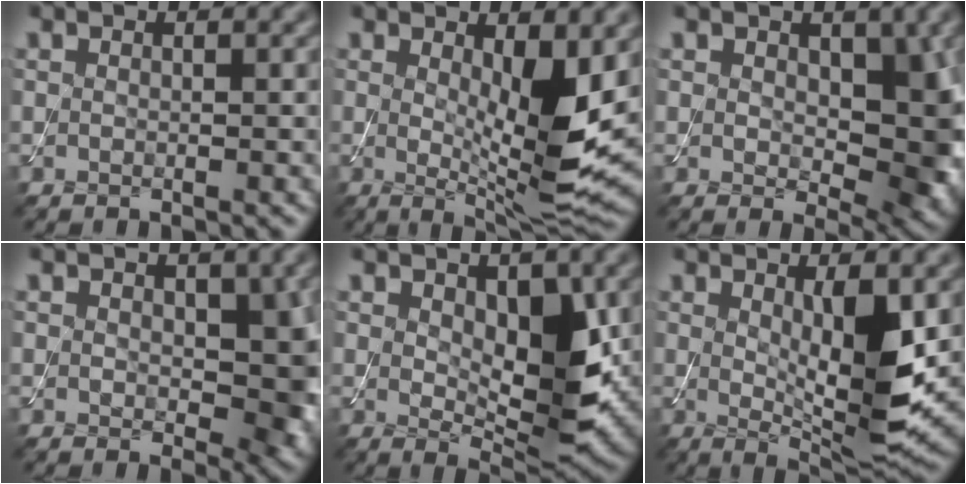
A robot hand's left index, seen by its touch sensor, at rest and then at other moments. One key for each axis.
{"total": 7.6, "fx": 0.6, "fy": 2.0, "fz": 7.3, "tx": -0.115, "ty": -0.023, "tz": 0.020}
{"total": 6.5, "fx": 0.8, "fy": 3.9, "fz": 5.2, "tx": -0.071, "ty": -0.013, "tz": 0.017}
{"total": 5.2, "fx": 0.6, "fy": 3.2, "fz": 4.0, "tx": -0.048, "ty": -0.009, "tz": 0.013}
{"total": 6.5, "fx": 0.9, "fy": 3.2, "fz": 5.6, "tx": -0.088, "ty": -0.011, "tz": 0.024}
{"total": 7.0, "fx": 0.9, "fy": 1.8, "fz": 6.7, "tx": -0.109, "ty": -0.020, "tz": 0.024}